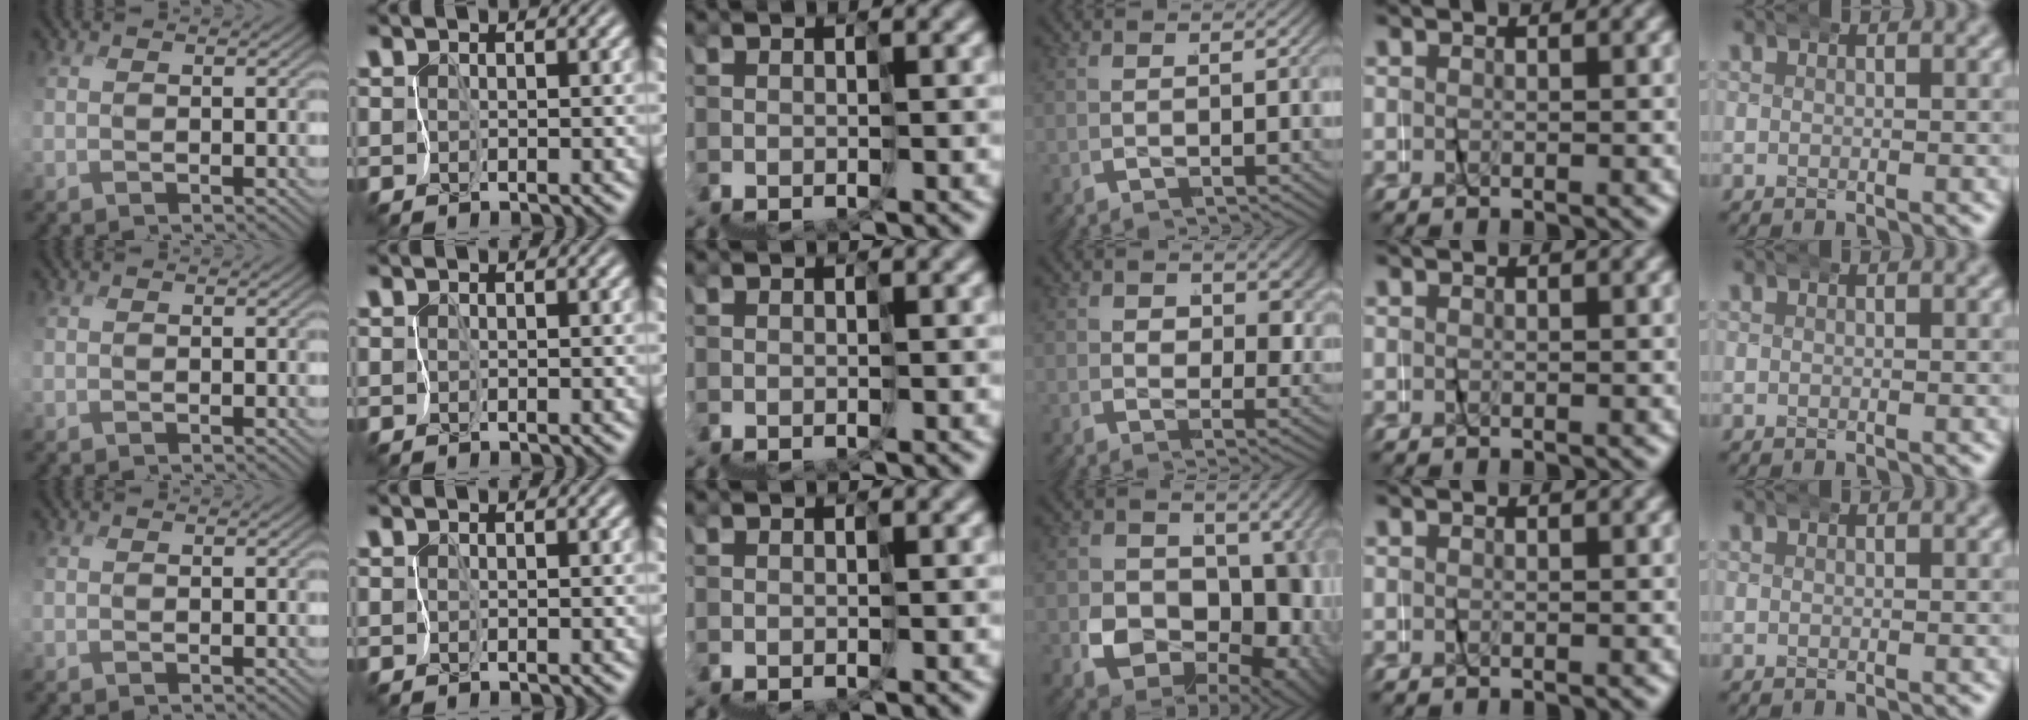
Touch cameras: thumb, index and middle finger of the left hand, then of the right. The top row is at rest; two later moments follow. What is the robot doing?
{"motion": "wrap", "object": "netting"}